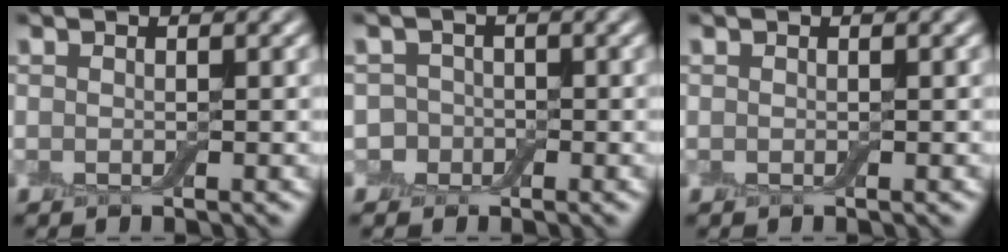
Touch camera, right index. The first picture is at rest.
{"total": 2.4, "force": [-0.8, 2.2, 0.5], "torque": [0.013, 0.005, -0.026]}
{"total": 0.0}